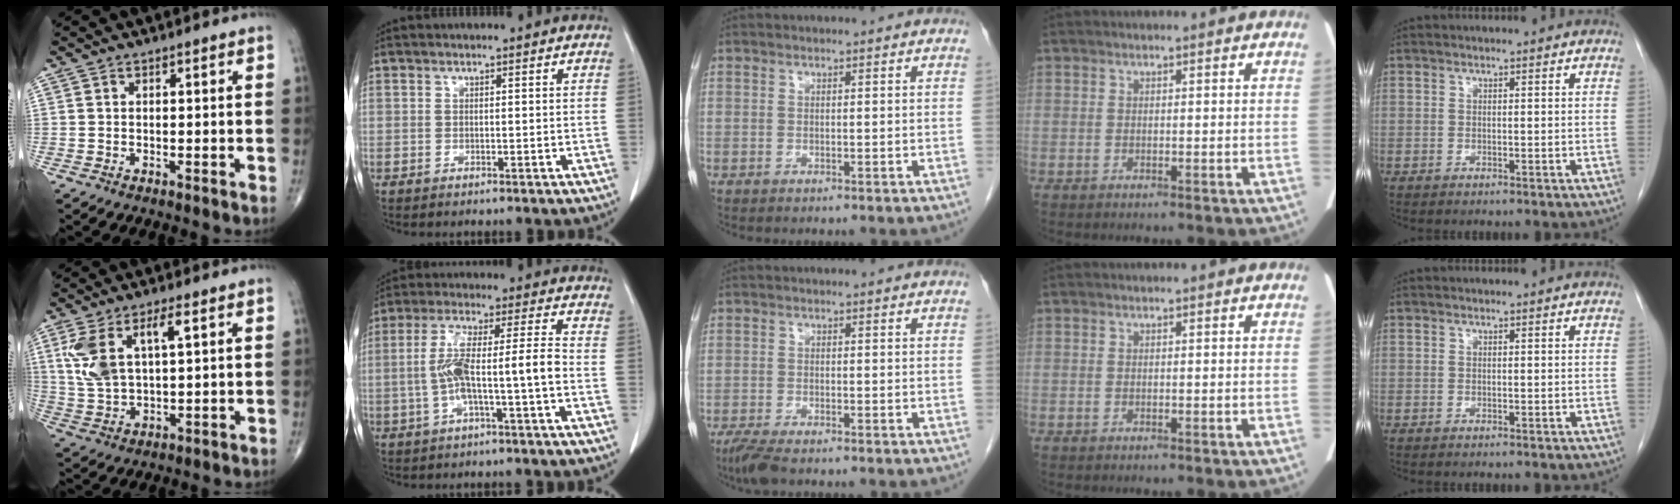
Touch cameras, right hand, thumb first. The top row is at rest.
{"thumb": {"total": 10.6, "force": [3.6, 4.5, 8.9], "torque": [-0.188, 0.000, 0.076]}, "index": {"total": 8.8, "force": [-2.0, 0.2, 8.5], "torque": [-0.168, 0.028, -0.033]}, "middle": {"total": 3.4, "force": [-2.6, 0.5, 2.1], "torque": [-0.050, -0.012, -0.048]}}